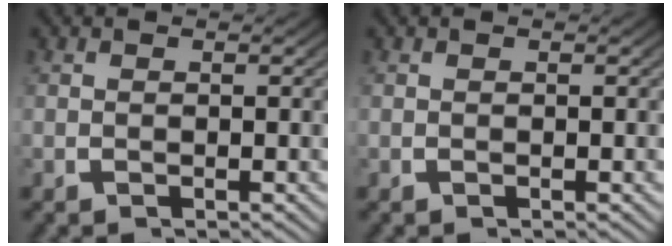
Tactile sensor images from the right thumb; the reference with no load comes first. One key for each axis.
{"total": 0.0}